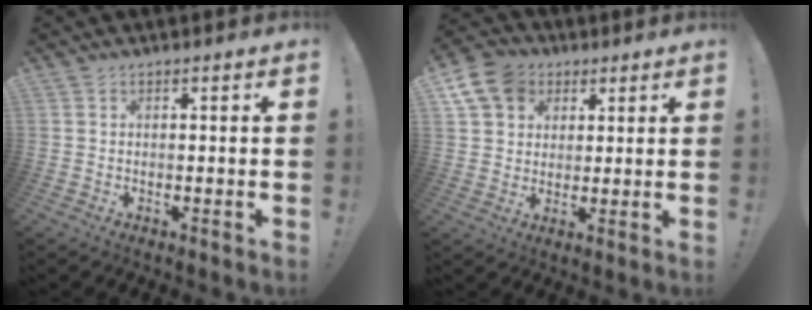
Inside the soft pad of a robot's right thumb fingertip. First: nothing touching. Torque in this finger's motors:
{"motor_torque": [-0.01, 0.31, 0.11, 0.11, 0.16]}